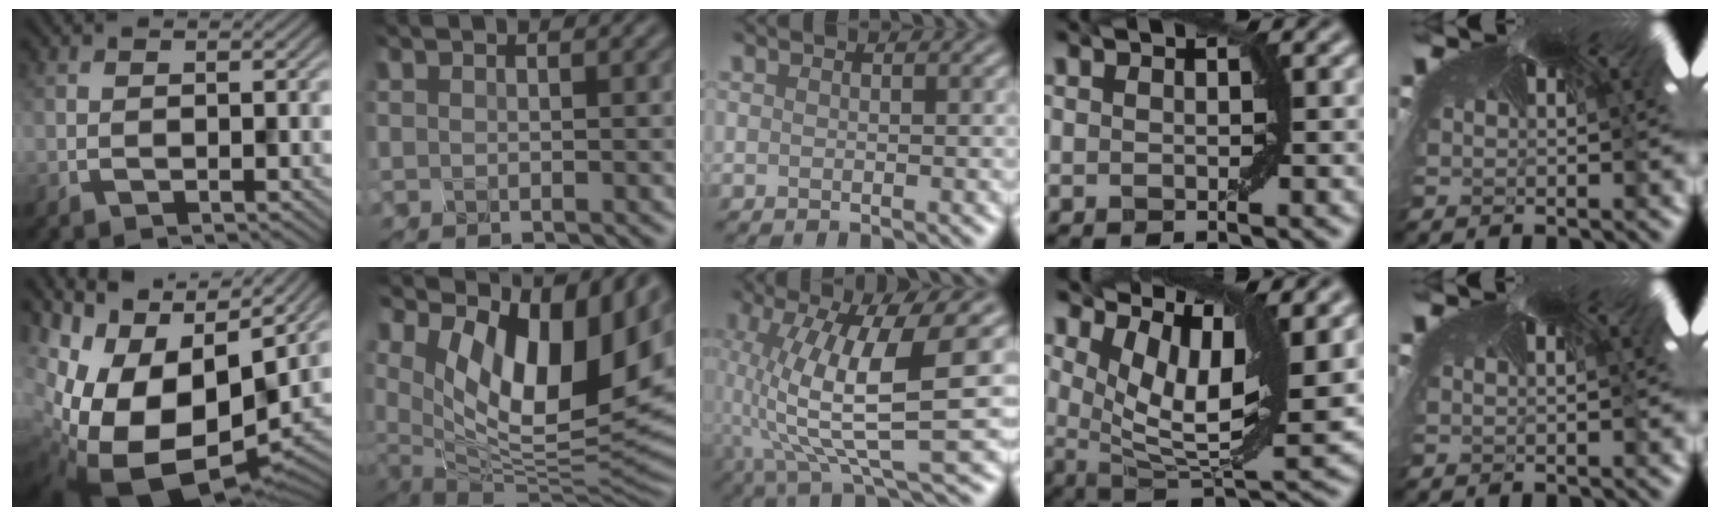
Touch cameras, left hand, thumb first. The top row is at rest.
{"thumb": {"total": 18.9, "force": [-3.0, 10.6, 15.3], "torque": [-0.301, -0.037, -0.036]}, "index": {"total": 16.6, "force": [4.7, 8.7, 13.3], "torque": [-0.230, 0.023, 0.078]}, "middle": {"total": 9.1, "force": [-1.0, 1.9, 8.8], "torque": [-0.187, 0.002, 0.003]}, "ring": {"total": 8.3, "force": [3.8, 2.6, 6.9], "torque": [-0.131, 0.002, 0.076]}, "little": {"total": 0.5, "force": [-0.5, -0.1, 0.0], "torque": [-0.001, -0.003, -0.004]}}